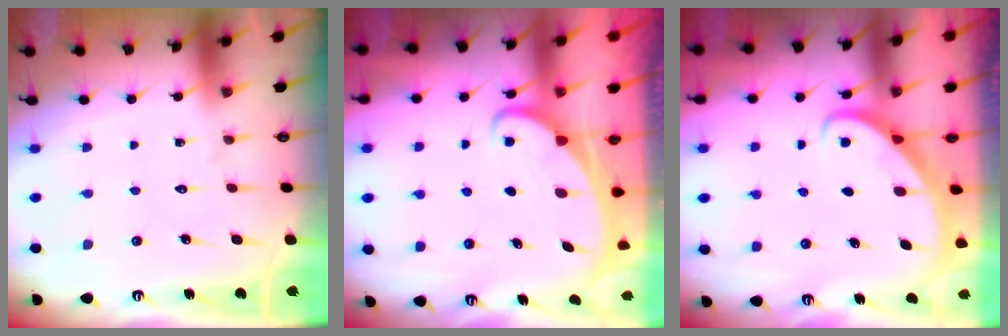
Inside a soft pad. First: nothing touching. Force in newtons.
{"total": 2.1, "press": 2.0, "slide": 0.3}
{"total": 2.7, "press": 2.7, "slide": 0.2}